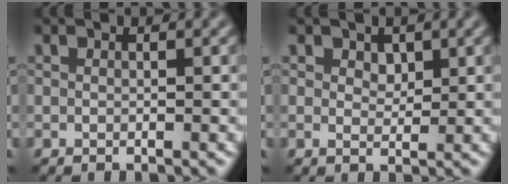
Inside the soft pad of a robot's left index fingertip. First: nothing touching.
{"total": 1.3, "force": [0.8, 0.8, 0.7], "torque": [-0.013, 0.000, 0.013]}